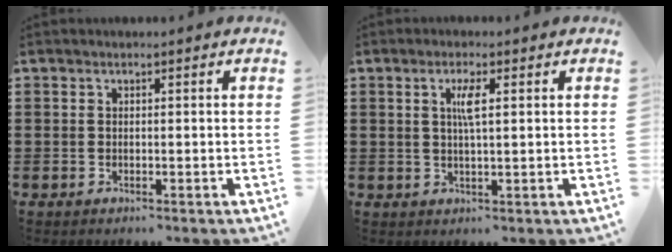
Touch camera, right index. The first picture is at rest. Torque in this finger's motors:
{"motor_torque": [0.57, -0.12, 0.25, 0.03]}